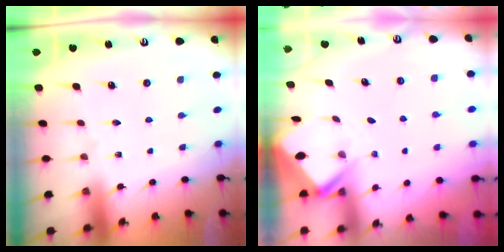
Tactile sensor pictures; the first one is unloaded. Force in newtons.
{"total": 2.4, "press": 2.4, "slide": 0.2}